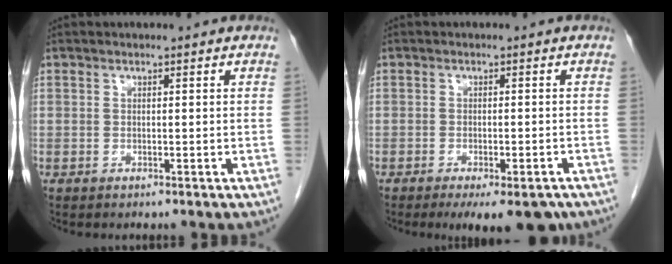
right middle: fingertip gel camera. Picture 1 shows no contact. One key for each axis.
{"total": 8.5, "fx": -6.1, "fy": 2.8, "fz": 5.2, "tx": -0.058, "ty": -0.009, "tz": -0.083}